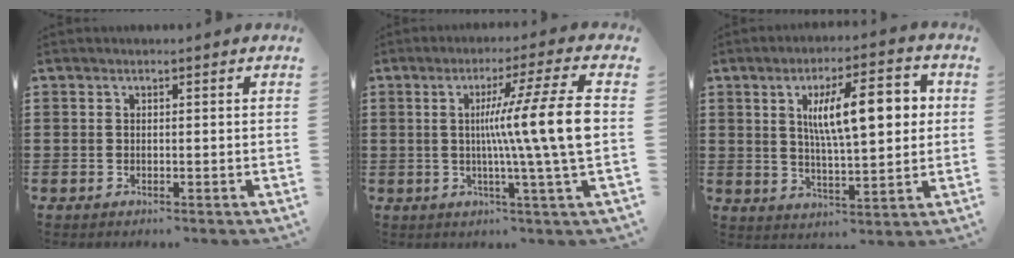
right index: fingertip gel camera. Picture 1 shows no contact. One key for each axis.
{"total": 13.3, "fx": 0.3, "fy": -0.6, "fz": 13.3, "tx": -0.221, "ty": -0.011, "tz": -0.007}
{"total": 11.5, "fx": 2.8, "fy": 3.8, "fz": 10.5, "tx": -0.179, "ty": 0.005, "tz": 0.041}